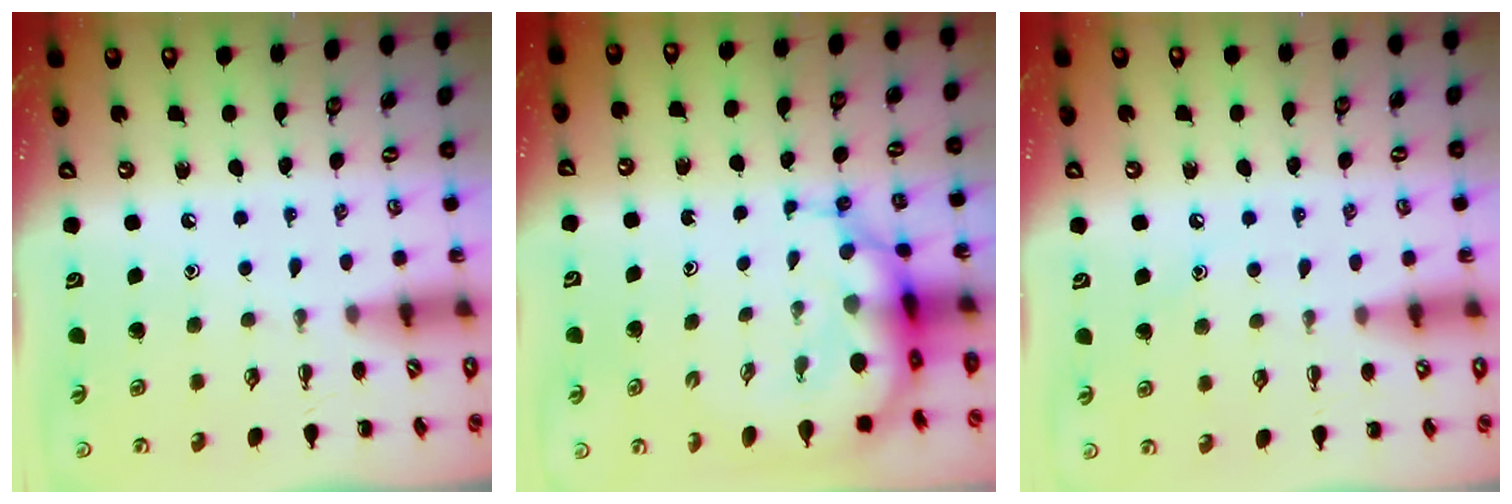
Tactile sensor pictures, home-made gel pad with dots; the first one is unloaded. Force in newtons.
{"total": 9.0, "press": 8.8, "slide": 2.2}
{"total": 7.5, "press": 7.3, "slide": 2.0}